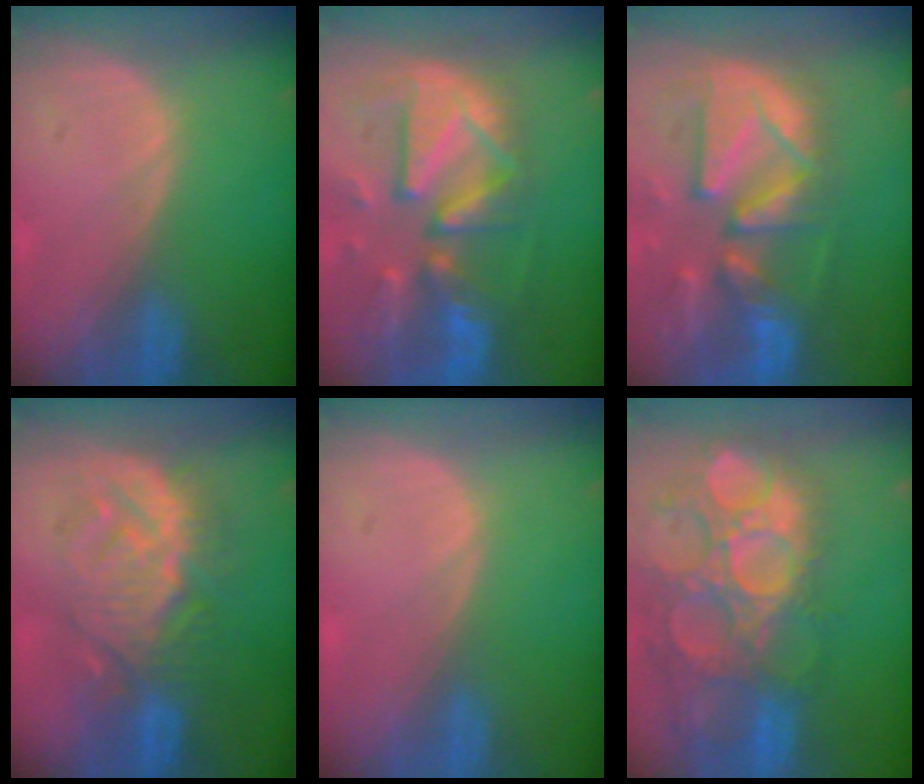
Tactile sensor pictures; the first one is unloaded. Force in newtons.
{"total": 12.7, "press": 11.1, "slide": 6.2}
{"total": 13.3, "press": 11.4, "slide": 6.8}
{"total": 9.5, "press": 9.4, "slide": 0.5}
{"total": 0.0}
{"total": 15.4, "press": 12.6, "slide": 8.7}